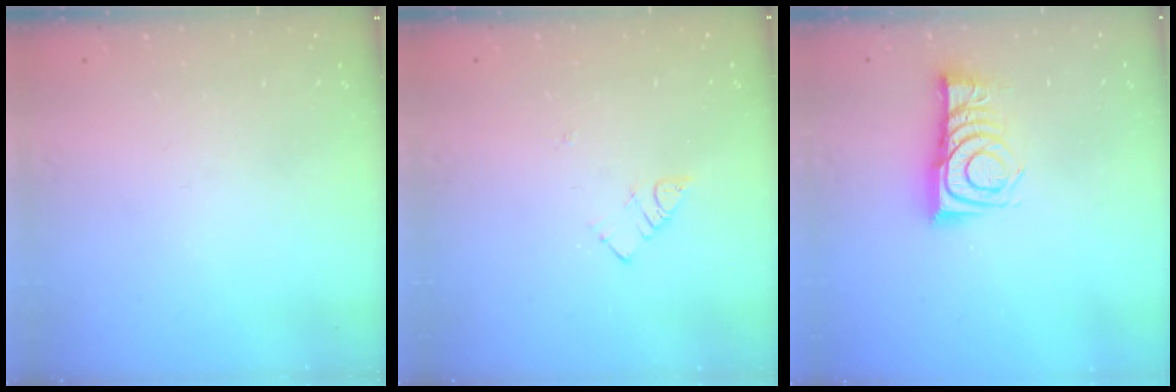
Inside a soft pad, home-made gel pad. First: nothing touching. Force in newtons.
{"total": 2.9, "press": 2.9, "slide": 0.4}
{"total": 9.9, "press": 9.9, "slide": 0.4}